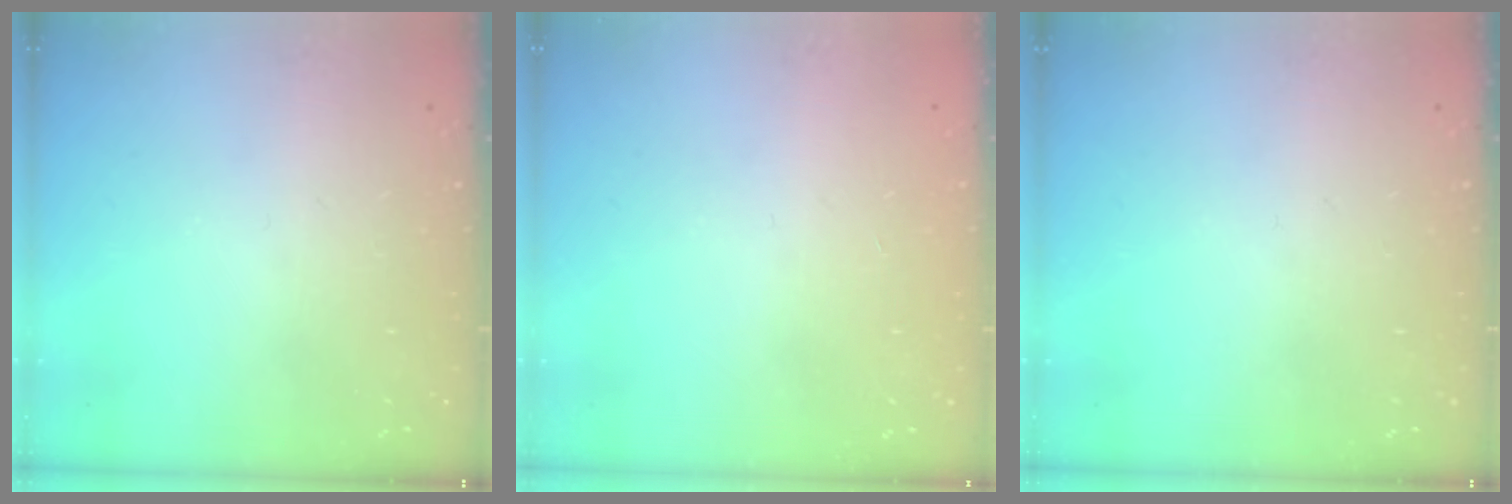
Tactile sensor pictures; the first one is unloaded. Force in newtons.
{"total": 1.0, "press": 0.9, "slide": 0.2}
{"total": 0.0}